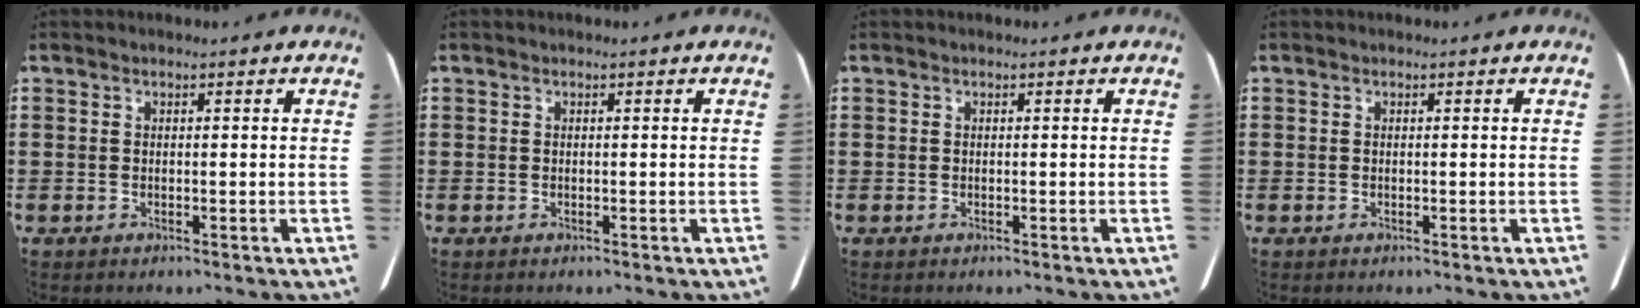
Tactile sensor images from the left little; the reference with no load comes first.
{"total": 0.0}
{"total": 0.0}
{"total": 0.0}